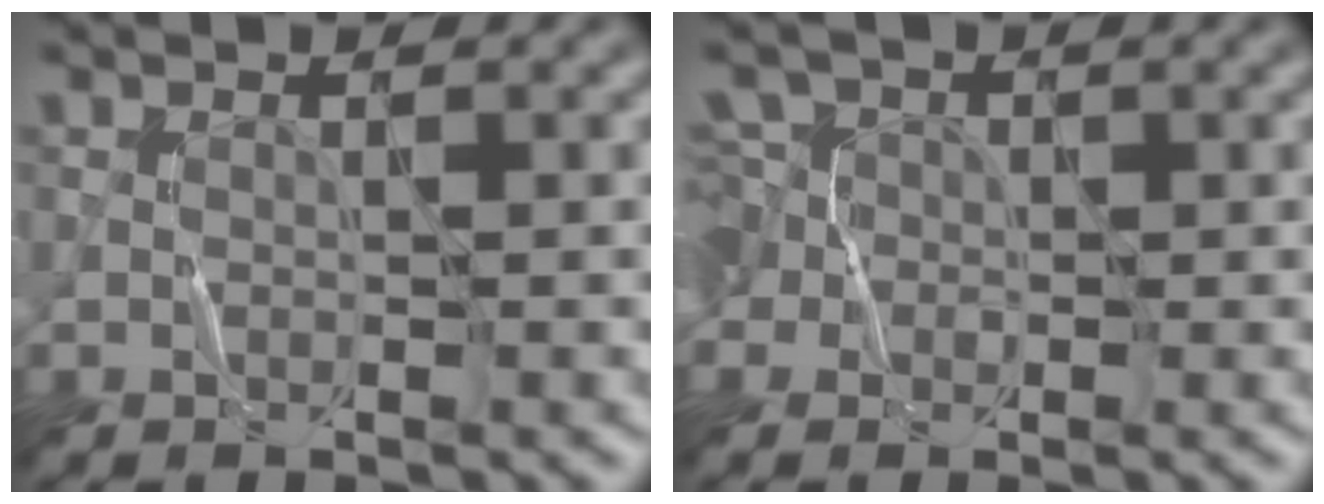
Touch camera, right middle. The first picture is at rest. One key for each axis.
{"total": 5.1, "fx": 0.7, "fy": 4.5, "fz": 2.3, "tx": -0.046, "ty": 0.033, "tz": -0.024}